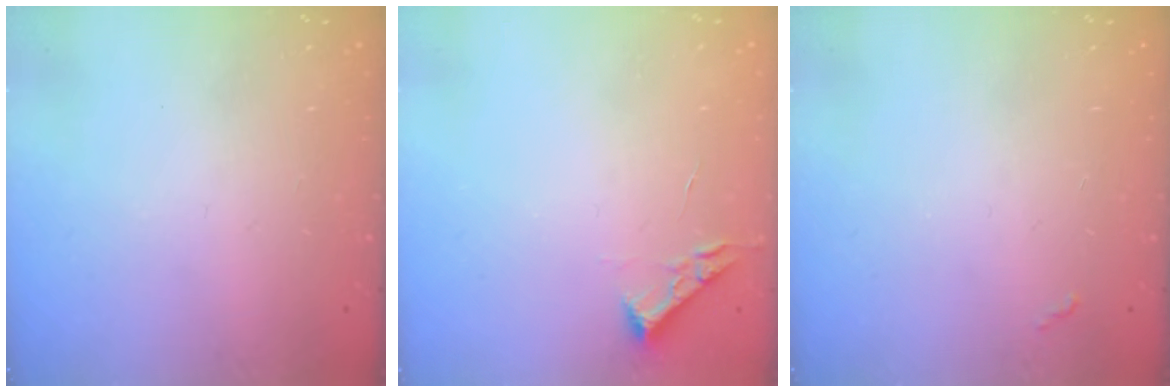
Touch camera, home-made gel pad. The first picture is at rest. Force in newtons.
{"total": 3.1, "press": 3.0, "slide": 0.4}
{"total": 2.8, "press": 2.8, "slide": 0.4}